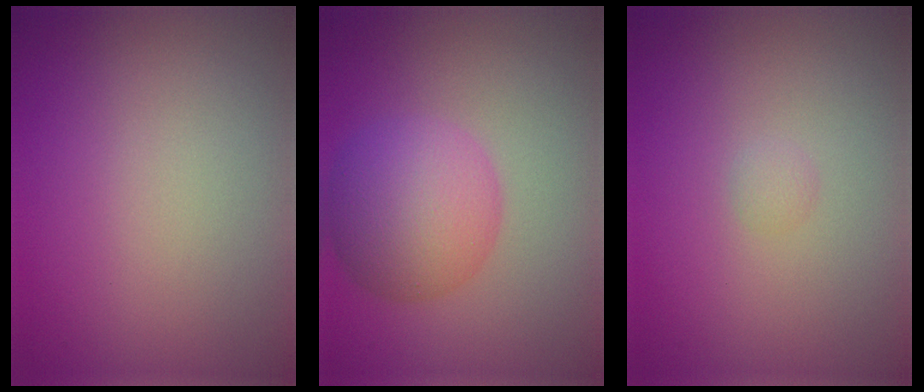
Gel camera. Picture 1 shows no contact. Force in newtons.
{"total": 6.5, "press": 6.5, "slide": 0.1}
{"total": 0.6, "press": 0.6, "slide": 0.0}